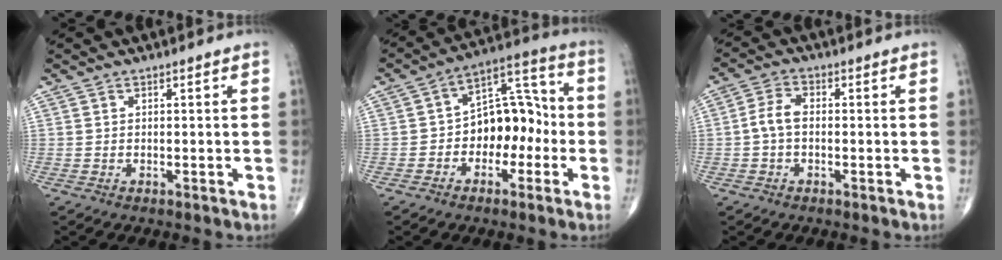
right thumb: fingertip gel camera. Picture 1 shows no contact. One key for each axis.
{"total": 12.3, "fx": -2.2, "fy": 8.1, "fz": 9.0, "tx": -0.093, "ty": 0.047, "tz": -0.045}
{"total": 4.3, "fx": -0.5, "fy": 2.6, "fz": 3.4, "tx": -0.068, "ty": 0.015, "tz": -0.016}